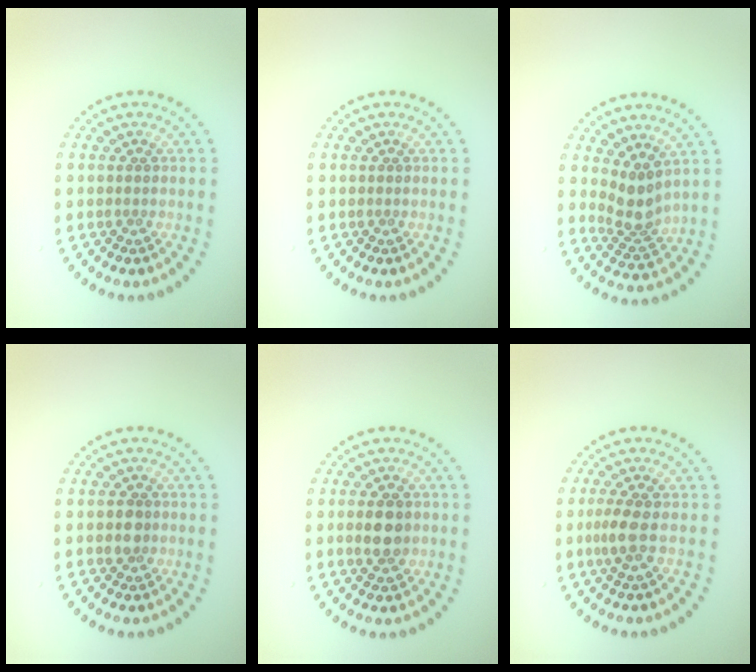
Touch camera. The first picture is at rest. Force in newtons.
{"total": 0.0}
{"total": 2.9, "press": 2.2, "slide": 1.9}
{"total": 1.6, "press": 1.5, "slide": 0.5}
{"total": 3.3, "press": 3.3, "slide": 0.1}
{"total": 1.8, "press": 1.5, "slide": 1.0}